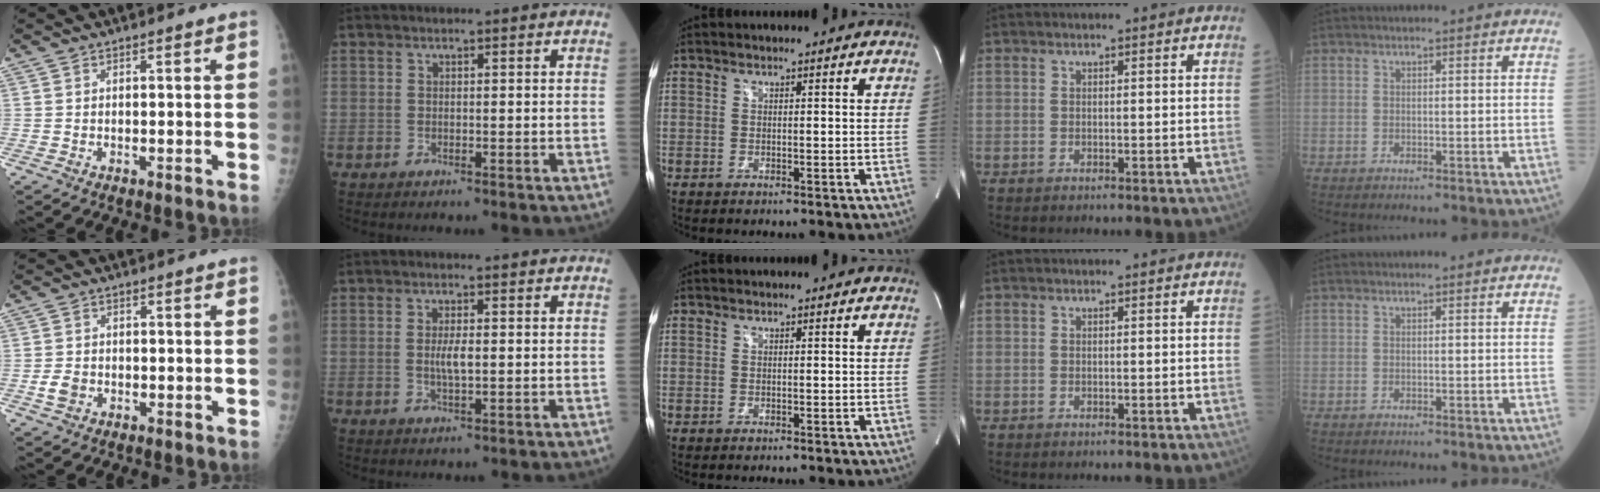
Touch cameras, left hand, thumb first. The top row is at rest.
{"thumb": {"total": 2.8, "force": [-0.8, 2.2, 1.5], "torque": [-0.025, 0.002, -0.013]}, "index": {"total": 2.6, "force": [0.0, 0.5, 2.6], "torque": [-0.054, -0.002, 0.001]}}